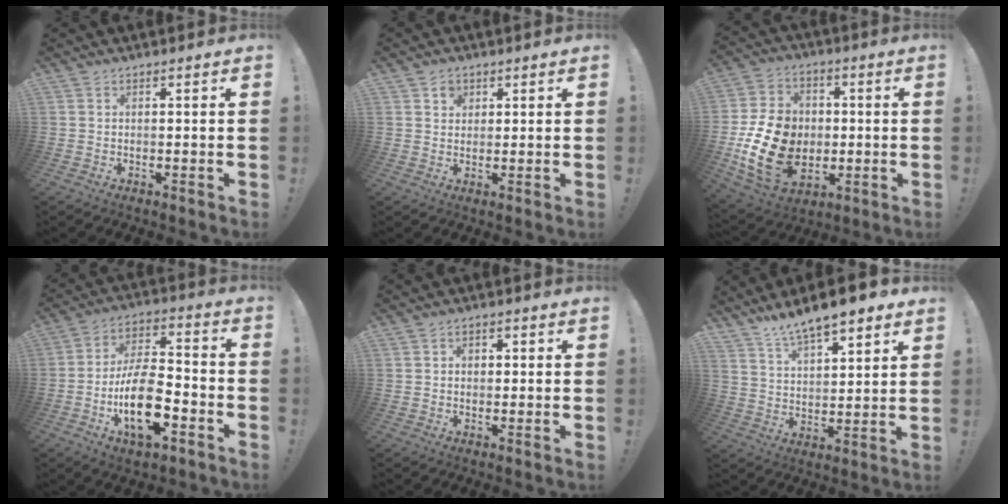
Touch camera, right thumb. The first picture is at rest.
{"total": 2.8, "force": [1.4, 2.4, 0.5], "torque": [0.003, -0.008, 0.022]}
{"total": 19.5, "force": [-2.9, 15.0, 12.1], "torque": [-0.225, 0.015, -0.037]}
{"total": 18.2, "force": [-6.9, 8.7, 14.5], "torque": [-0.259, 0.035, -0.112]}
{"total": 2.0, "force": [-0.5, 1.6, 1.0], "torque": [-0.014, 0.008, -0.011]}
{"total": 10.7, "force": [9.4, 2.5, 4.5], "torque": [-0.088, -0.066, 0.167]}